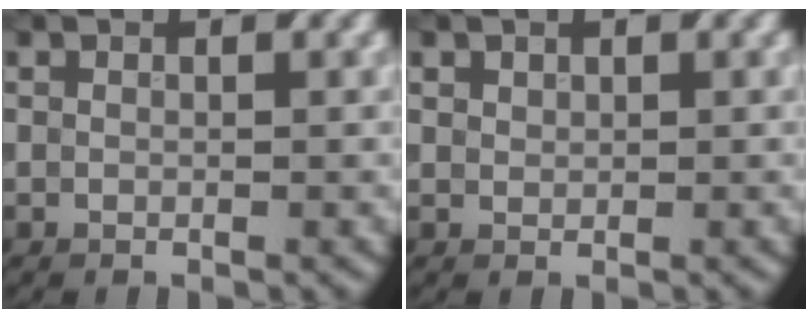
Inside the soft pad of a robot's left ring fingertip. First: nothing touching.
{"total": 1.4, "force": [1.0, 0.9, 0.5], "torque": [-0.017, 0.006, 0.022]}